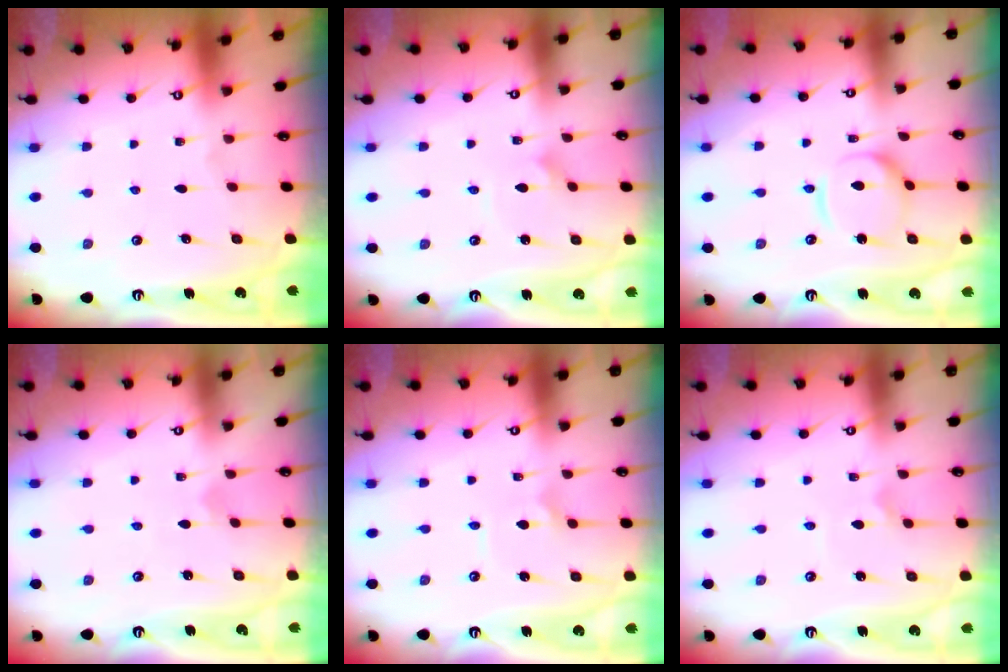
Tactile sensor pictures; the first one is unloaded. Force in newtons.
{"total": 1.7, "press": 1.6, "slide": 0.1}
{"total": 9.0, "press": 9.0, "slide": 0.9}
{"total": 1.9, "press": 1.9, "slide": 0.1}
{"total": 1.8, "press": 1.8, "slide": 0.1}
{"total": 2.5, "press": 2.4, "slide": 0.5}